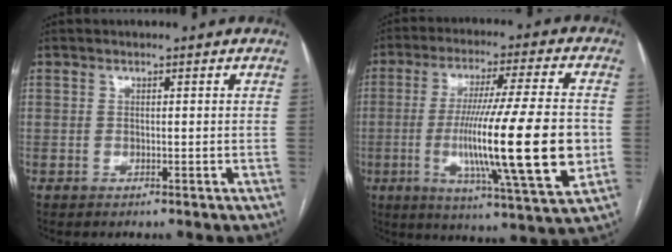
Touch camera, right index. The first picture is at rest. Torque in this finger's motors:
{"motor_torque": [1.98, 0.16, 0.70, 0.21]}